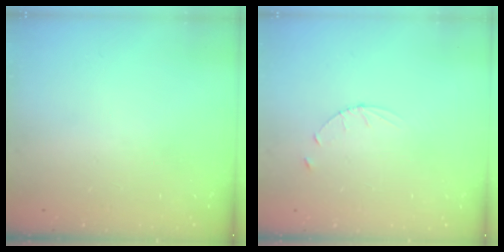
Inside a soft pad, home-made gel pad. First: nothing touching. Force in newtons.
{"total": 3.0, "press": 2.9, "slide": 0.4}